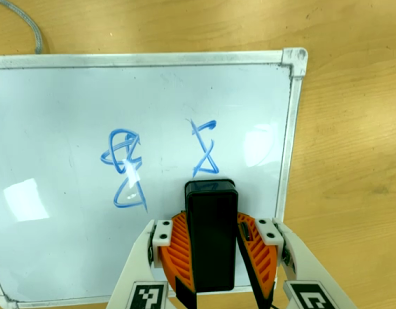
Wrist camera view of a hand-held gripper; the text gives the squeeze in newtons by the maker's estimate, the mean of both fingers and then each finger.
{"total": 8.2, "left": 8.5, "right": 7.8}